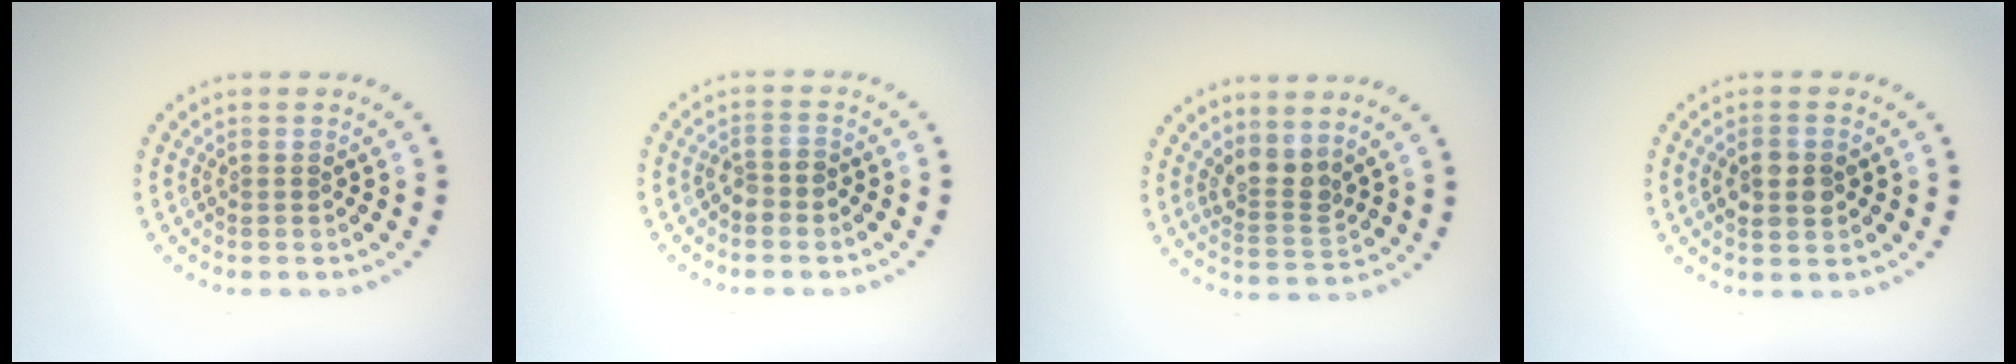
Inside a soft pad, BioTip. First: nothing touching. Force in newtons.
{"total": 1.5, "press": 1.3, "slide": 0.8}
{"total": 2.6, "press": 1.9, "slide": 1.8}
{"total": 2.8, "press": 2.8, "slide": 0.1}